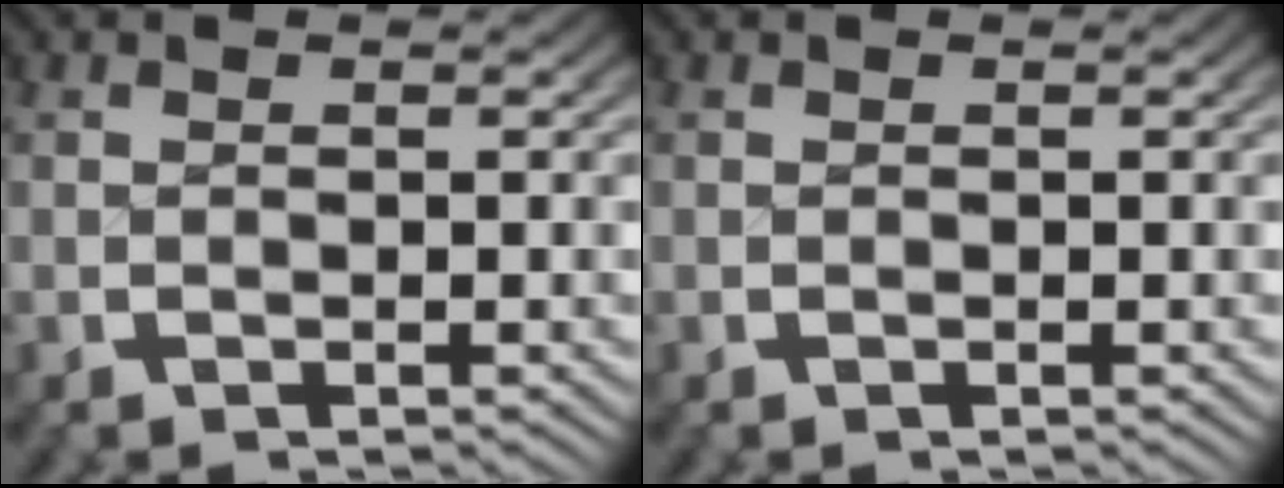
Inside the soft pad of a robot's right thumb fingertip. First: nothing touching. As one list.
[{"total": 0.0}]